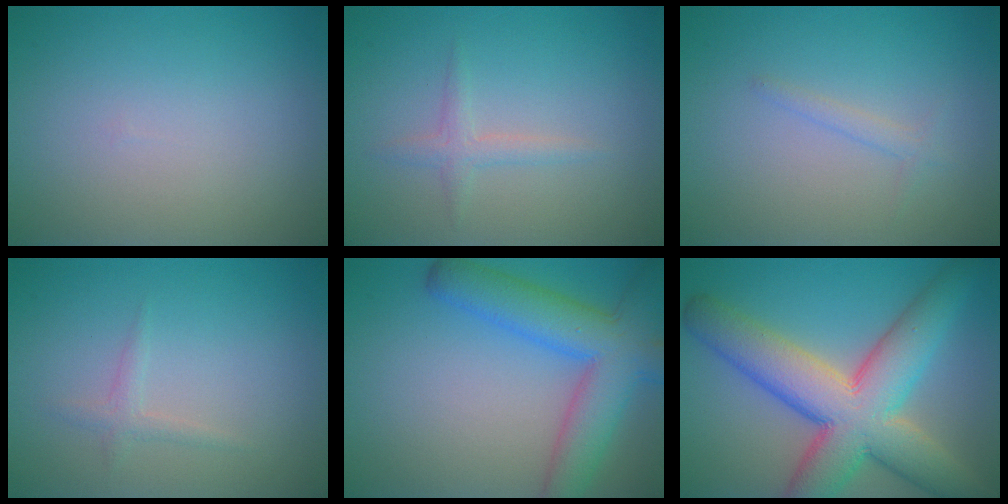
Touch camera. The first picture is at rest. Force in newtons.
{"total": 1.5, "press": 1.5, "slide": 0.1}
{"total": 1.0, "press": 1.0, "slide": 0.0}
{"total": 1.1, "press": 1.0, "slide": 0.1}
{"total": 7.7, "press": 7.7, "slide": 0.3}
{"total": 11.2, "press": 11.2, "slide": 0.5}